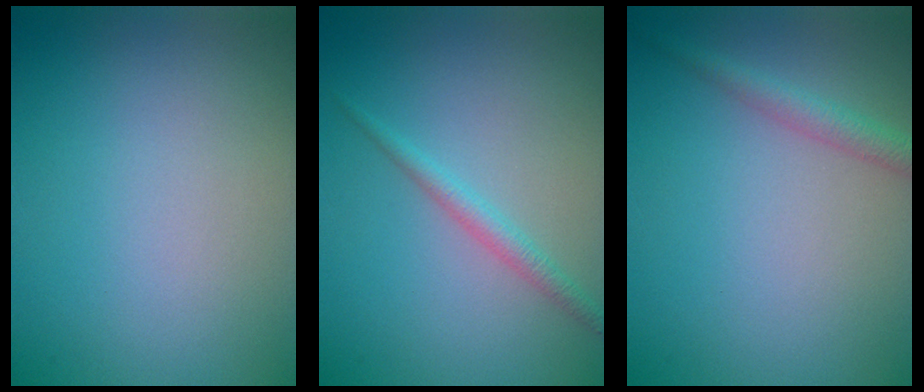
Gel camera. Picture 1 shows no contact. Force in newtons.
{"total": 1.6, "press": 1.6, "slide": 0.1}
{"total": 2.0, "press": 2.0, "slide": 0.1}